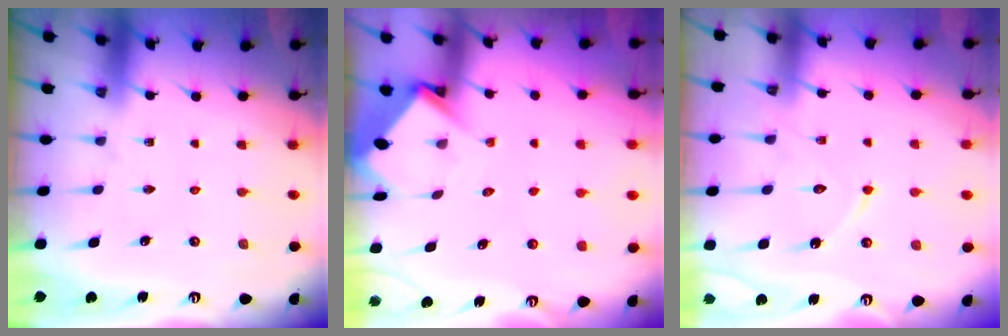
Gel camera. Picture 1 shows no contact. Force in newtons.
{"total": 4.9, "press": 4.8, "slide": 0.6}
{"total": 12.1, "press": 12.0, "slide": 1.2}